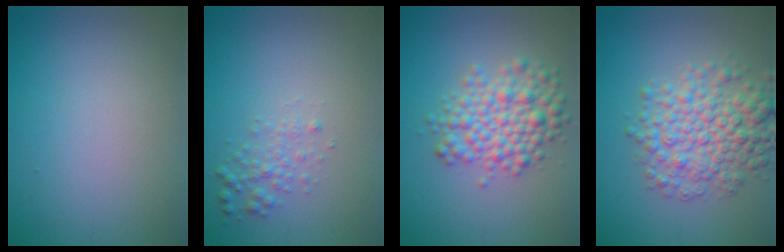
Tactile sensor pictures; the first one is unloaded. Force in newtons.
{"total": 1.7, "press": 1.7, "slide": 0.0}
{"total": 4.9, "press": 4.9, "slide": 0.1}
{"total": 6.0, "press": 6.0, "slide": 0.1}